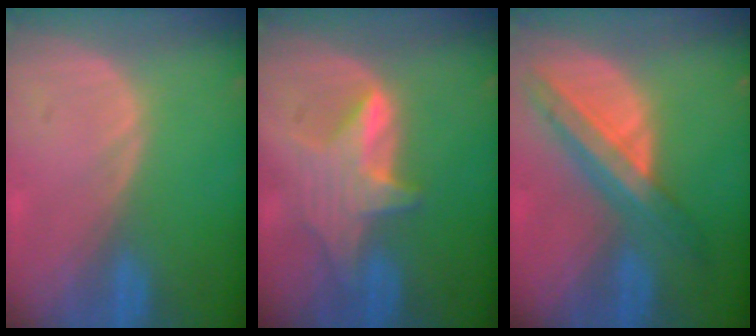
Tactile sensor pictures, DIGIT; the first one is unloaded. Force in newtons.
{"total": 6.1, "press": 6.1, "slide": 0.1}
{"total": 8.4, "press": 7.1, "slide": 4.5}